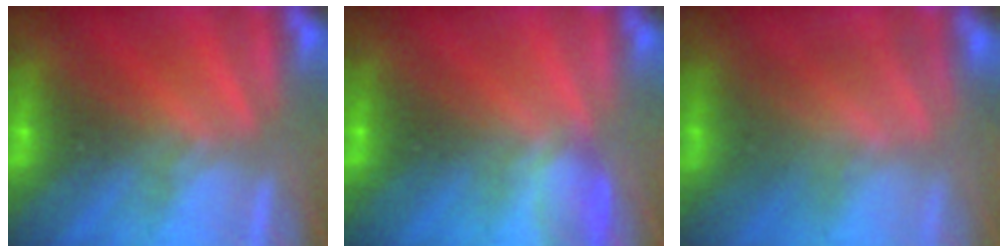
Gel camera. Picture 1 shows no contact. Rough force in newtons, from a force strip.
{"total": 3.8}
{"total": 3.3}